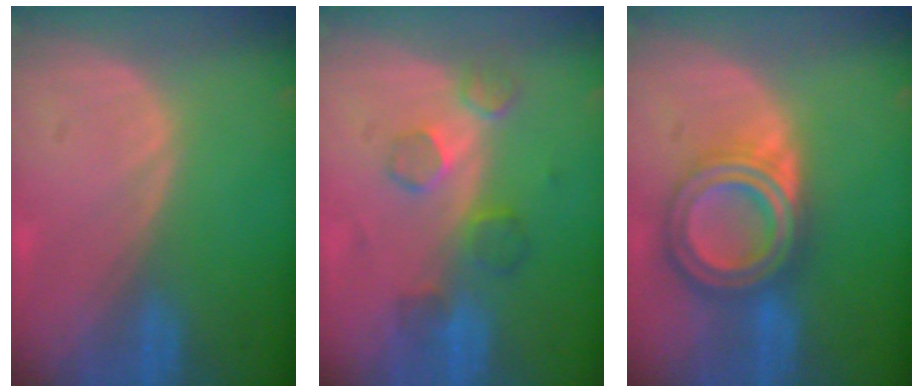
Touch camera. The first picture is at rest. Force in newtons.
{"total": 5.2, "press": 4.9, "slide": 1.5}
{"total": 8.0, "press": 8.0, "slide": 0.5}